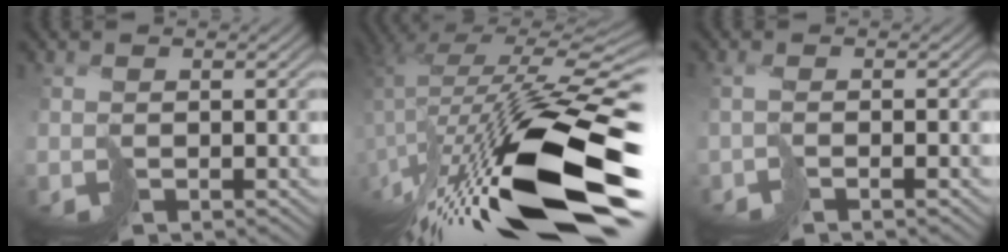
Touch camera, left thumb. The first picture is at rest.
{"total": 18.0, "force": [-5.4, 5.9, 16.2], "torque": [-0.301, -0.021, -0.083]}
{"total": 1.8, "force": [-1.3, -0.7, 1.0], "torque": [-0.015, 0.009, -0.024]}